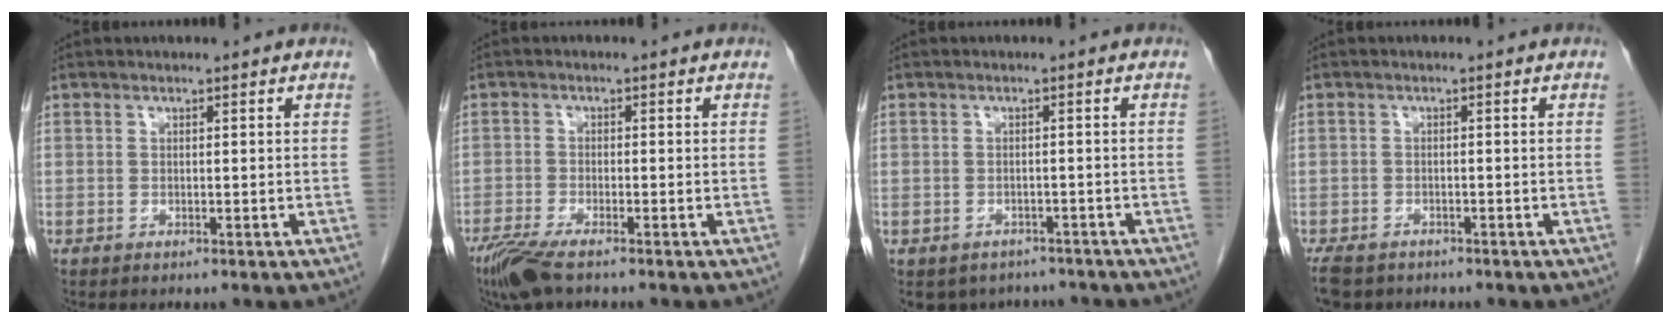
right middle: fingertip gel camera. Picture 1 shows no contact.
{"total": 5.3, "force": [-3.8, 0.7, 3.6], "torque": [-0.073, -0.016, -0.071]}
{"total": 6.5, "force": [-5.5, 3.4, 0.7], "torque": [0.001, 0.008, -0.065]}
{"total": 5.6, "force": [-4.3, 2.8, 2.2], "torque": [-0.039, -0.006, -0.067]}